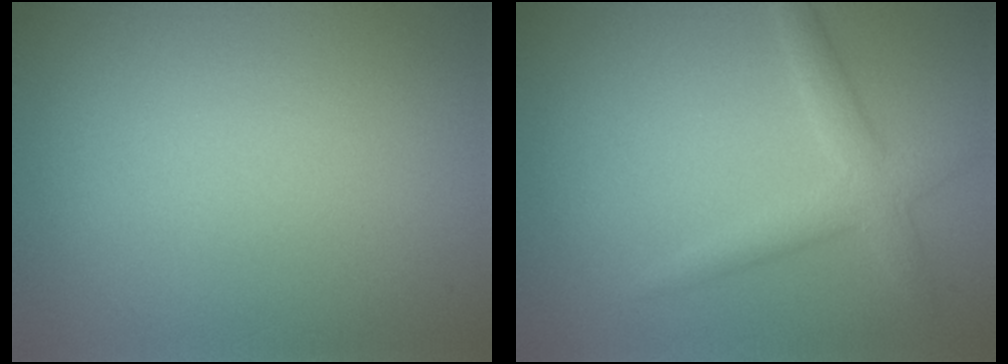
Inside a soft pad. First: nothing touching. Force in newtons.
{"total": 2.6, "press": 2.6, "slide": 0.1}